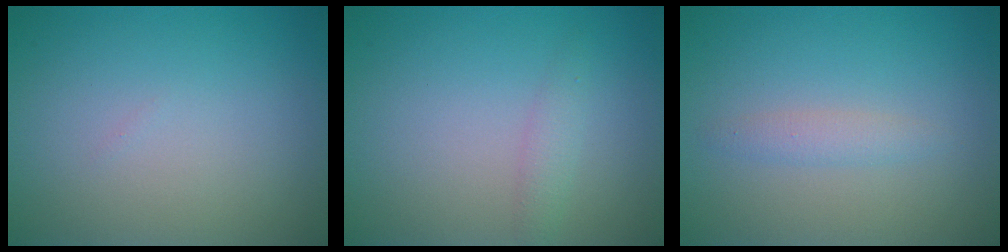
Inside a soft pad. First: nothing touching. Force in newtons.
{"total": 1.3, "press": 1.3, "slide": 0.0}
{"total": 1.4, "press": 1.4, "slide": 0.0}